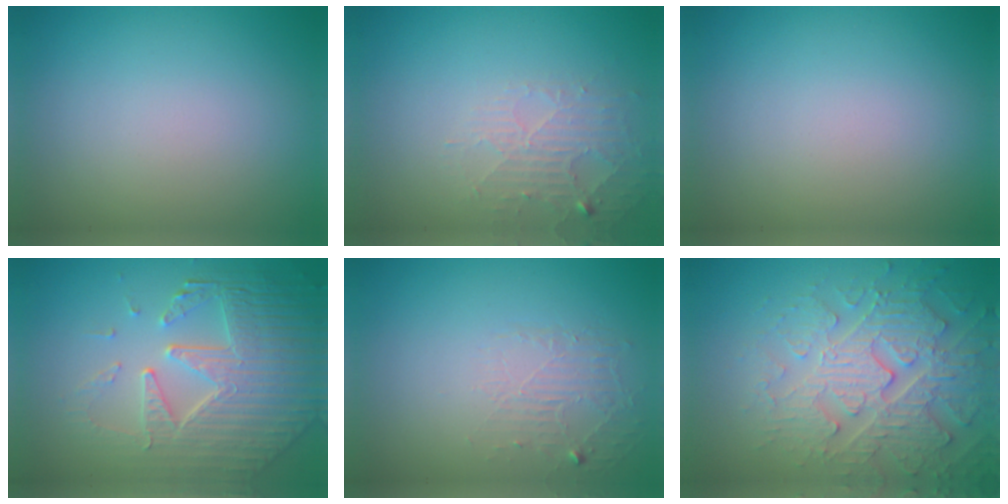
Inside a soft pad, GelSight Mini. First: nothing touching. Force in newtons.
{"total": 2.6, "press": 2.6, "slide": 0.4}
{"total": 0.0}
{"total": 8.2, "press": 5.7, "slide": 5.8}
{"total": 1.8, "press": 0.4, "slide": 1.8}
{"total": 6.1, "press": 5.3, "slide": 3.0}